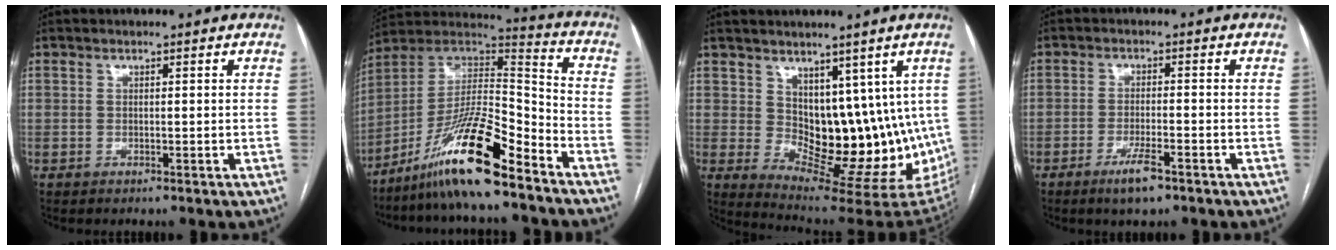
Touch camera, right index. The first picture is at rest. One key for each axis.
{"total": 17.2, "fx": -11.7, "fy": 1.6, "fz": 12.4, "tx": -0.233, "ty": 0.008, "tz": -0.208}
{"total": 13.1, "fx": 3.1, "fy": 7.1, "fz": 10.6, "tx": -0.132, "ty": -0.006, "tz": 0.068}
{"total": 4.7, "fx": -3.1, "fy": 0.7, "fz": 3.5, "tx": -0.069, "ty": -0.005, "tz": -0.053}